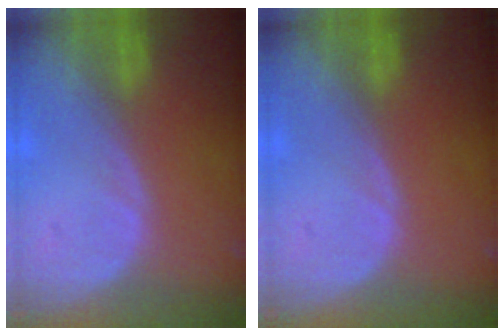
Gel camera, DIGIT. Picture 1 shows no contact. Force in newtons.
{"total": 0.0}